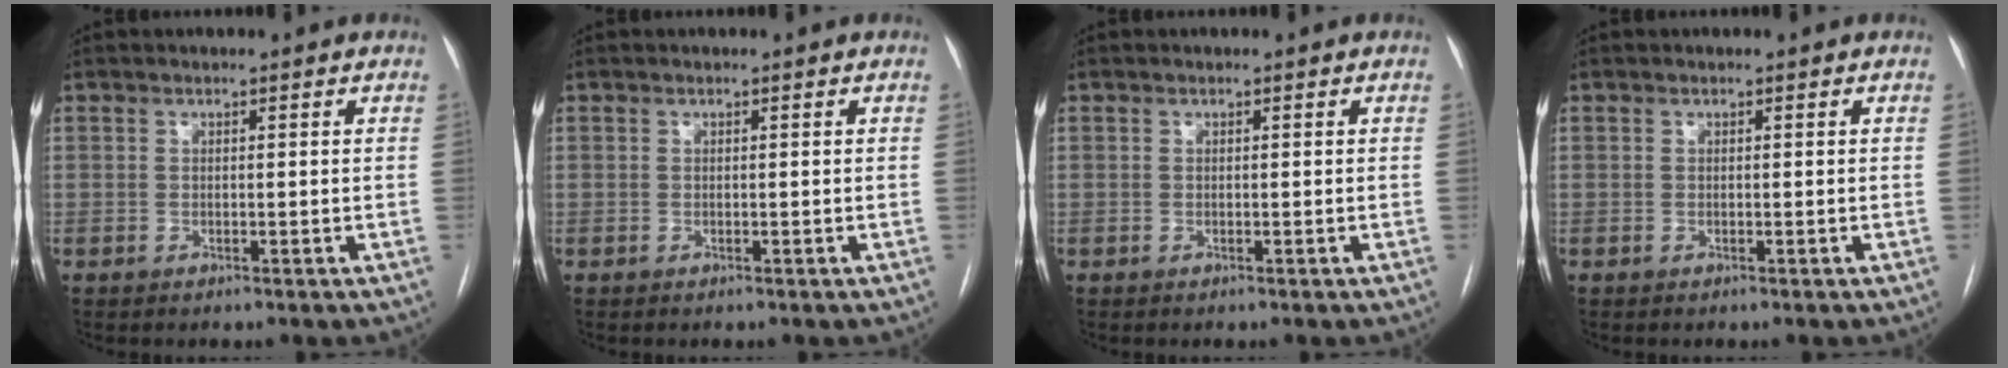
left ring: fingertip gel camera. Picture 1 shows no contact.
{"total": 0.0}
{"total": 0.0}
{"total": 0.0}